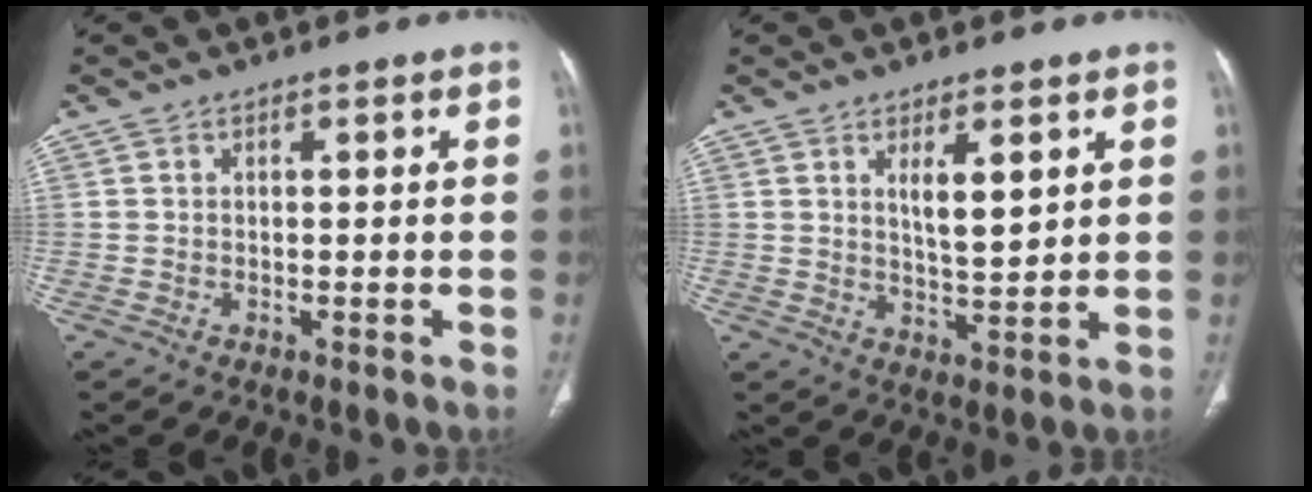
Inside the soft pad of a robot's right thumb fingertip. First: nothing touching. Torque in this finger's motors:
{"motor_torque": [-0.73, 0.87, 0.50, 0.67, 0.16]}